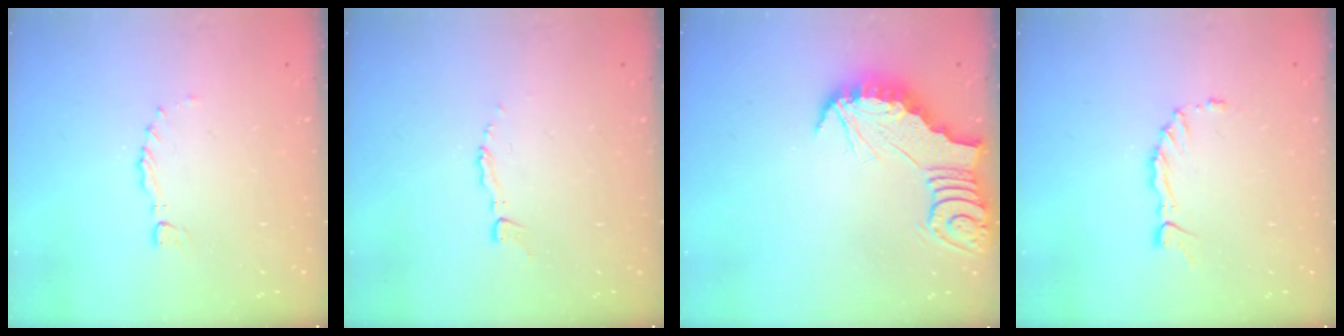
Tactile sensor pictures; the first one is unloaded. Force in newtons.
{"total": 2.9, "press": 2.9, "slide": 0.2}
{"total": 2.5, "press": 2.5, "slide": 0.2}
{"total": 1.7, "press": 1.6, "slide": 0.4}